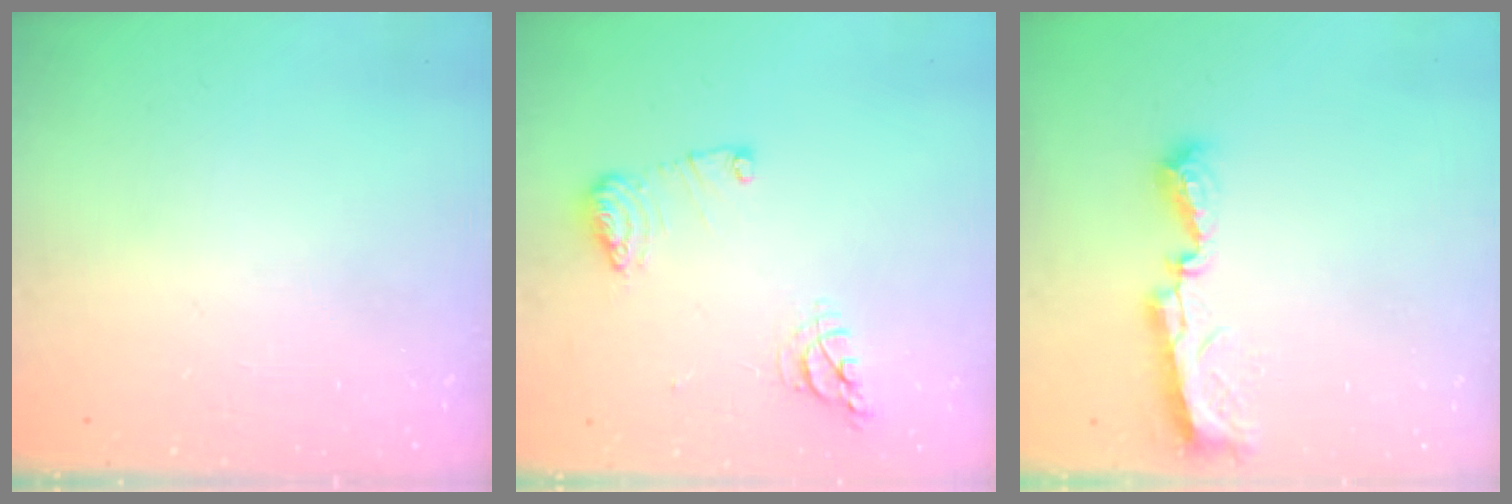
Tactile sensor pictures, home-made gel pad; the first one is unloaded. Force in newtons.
{"total": 10.5, "press": 10.5, "slide": 1.0}
{"total": 8.3, "press": 8.2, "slide": 0.4}